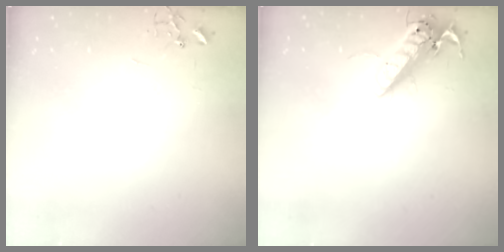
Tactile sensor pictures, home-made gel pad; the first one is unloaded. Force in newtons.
{"total": 14.9, "press": 14.7, "slide": 2.8}